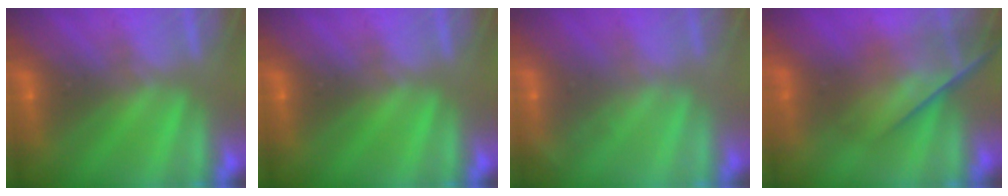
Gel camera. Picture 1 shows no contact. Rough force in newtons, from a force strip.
{"total": 0.0}
{"total": 1.9}
{"total": 4.4}